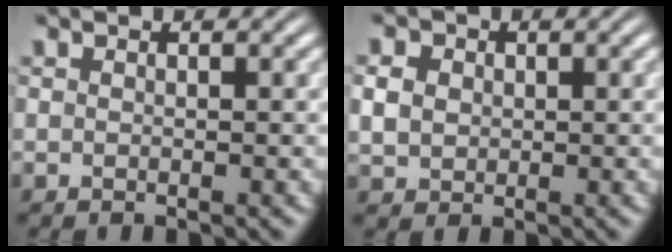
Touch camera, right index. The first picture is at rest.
{"total": 3.4, "force": [0.5, 3.0, 1.6], "torque": [-0.039, -0.004, 0.012]}